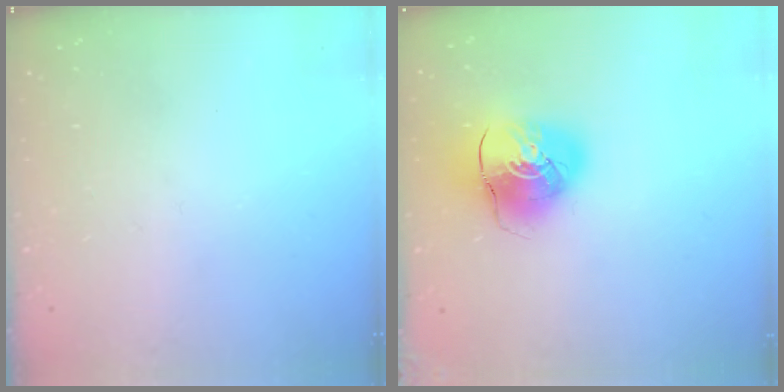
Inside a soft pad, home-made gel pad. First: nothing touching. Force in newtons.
{"total": 10.8, "press": 10.6, "slide": 1.6}